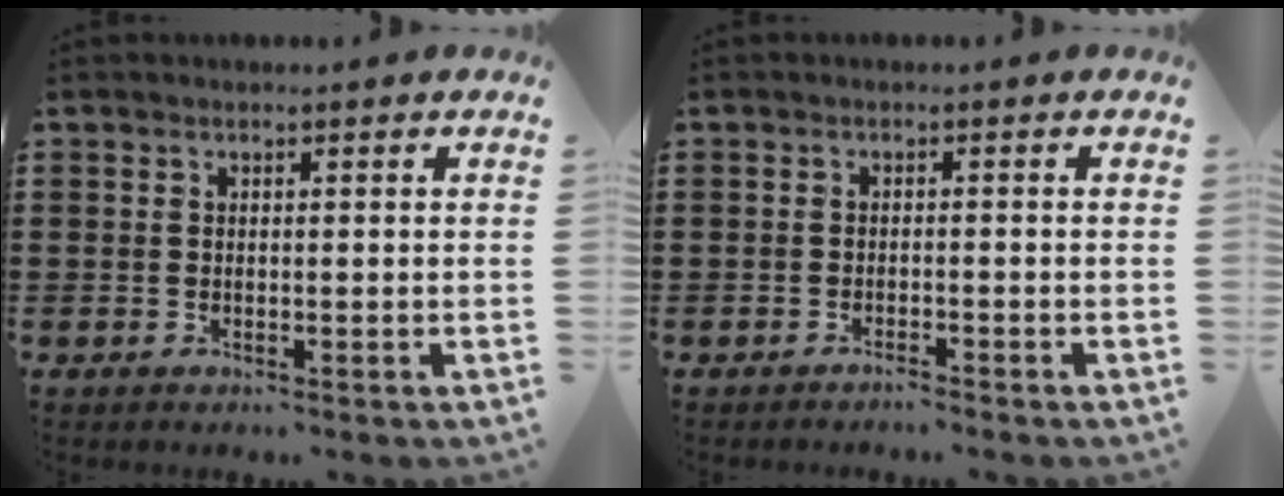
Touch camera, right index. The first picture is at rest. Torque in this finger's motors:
{"motor_torque": [1.27, 0.87, 0.03, -0.01]}